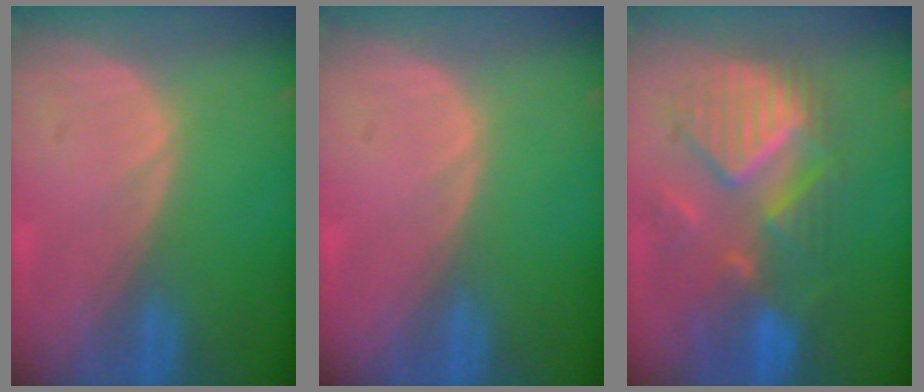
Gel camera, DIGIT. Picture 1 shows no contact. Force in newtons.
{"total": 0.0}
{"total": 10.6, "press": 9.7, "slide": 4.3}